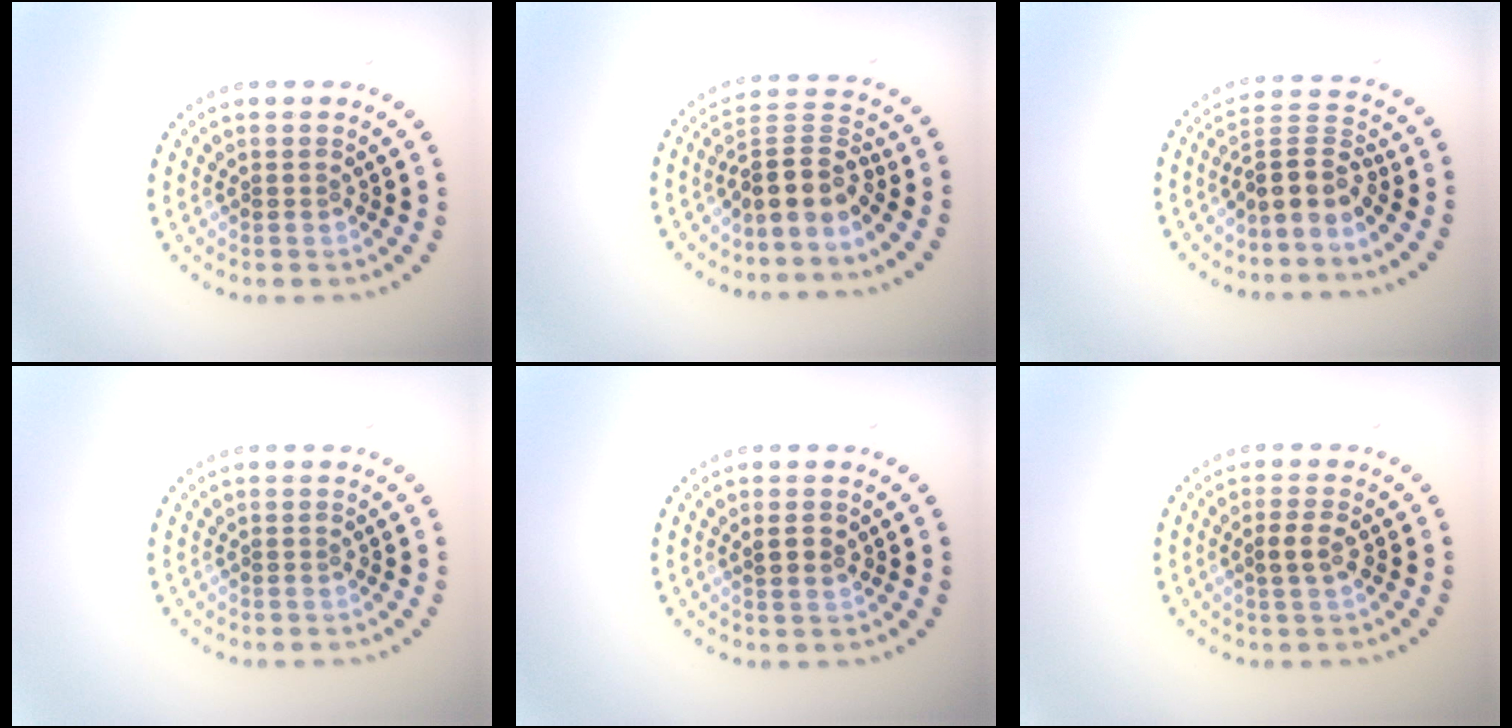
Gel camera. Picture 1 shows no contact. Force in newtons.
{"total": 4.0, "press": 3.0, "slide": 2.5}
{"total": 3.4, "press": 2.7, "slide": 2.2}
{"total": 0.0}
{"total": 1.0, "press": 0.9, "slide": 0.4}
{"total": 1.8, "press": 1.7, "slide": 0.5}